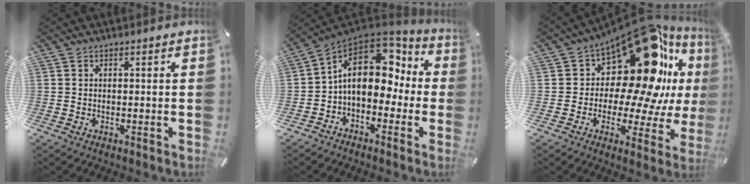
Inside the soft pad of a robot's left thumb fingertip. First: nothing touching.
{"total": 16.5, "force": [2.6, 11.3, 11.8], "torque": [-0.199, -0.009, 0.046]}
{"total": 22.3, "force": [11.1, 11.6, 15.4], "torque": [-0.222, -0.113, 0.186]}